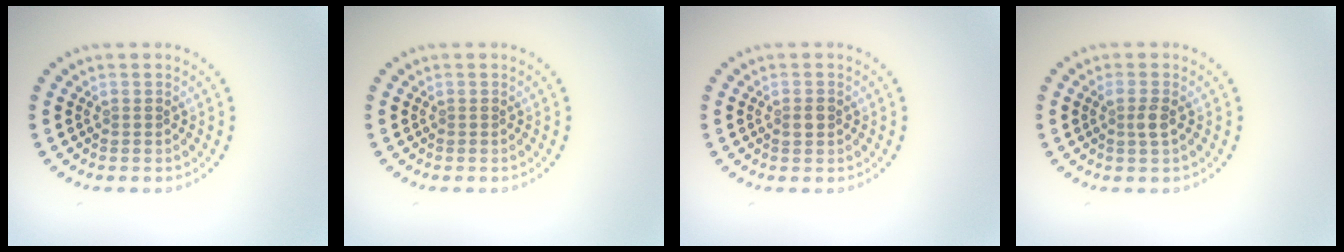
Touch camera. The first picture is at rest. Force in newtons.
{"total": 0.0}
{"total": 1.1, "press": 1.1, "slide": 0.2}
{"total": 1.4, "press": 1.2, "slide": 0.8}